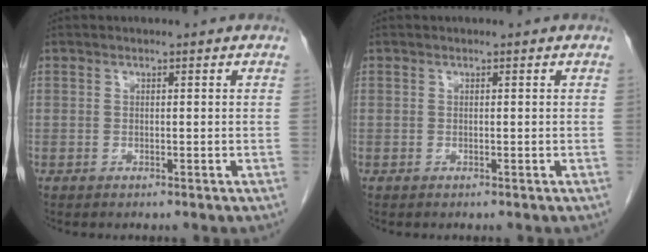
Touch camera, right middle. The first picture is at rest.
{"total": 0.0}